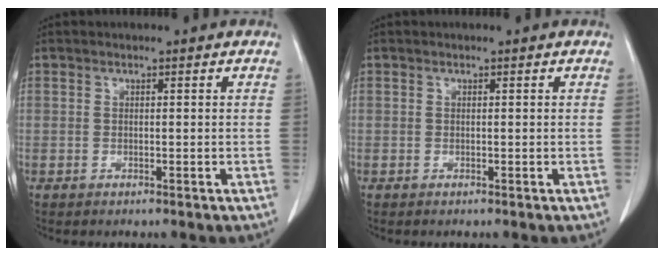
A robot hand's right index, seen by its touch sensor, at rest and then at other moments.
{"total": 0.0}